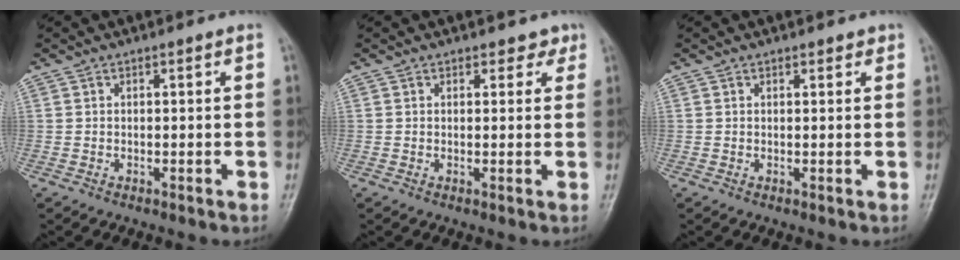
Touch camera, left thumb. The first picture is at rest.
{"total": 2.1, "force": [1.5, 1.4, 0.4], "torque": [0.017, -0.007, 0.013]}
{"total": 1.2, "force": [0.9, 0.6, 0.4], "torque": [0.004, -0.005, 0.008]}